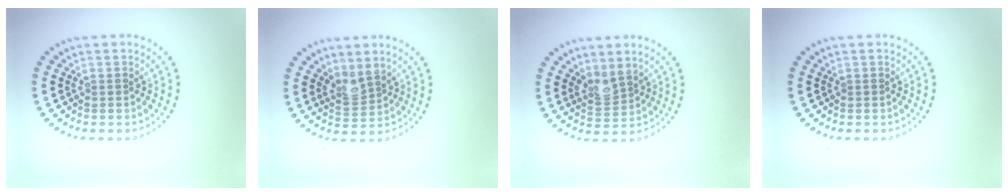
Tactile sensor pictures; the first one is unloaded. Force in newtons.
{"total": 2.2, "press": 1.6, "slide": 1.4}
{"total": 2.0, "press": 1.5, "slide": 1.3}
{"total": 0.0}